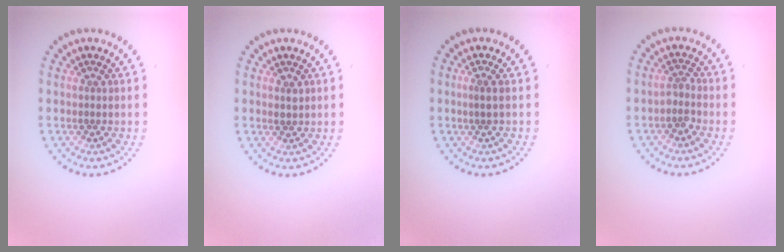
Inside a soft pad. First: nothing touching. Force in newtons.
{"total": 0.9, "press": 0.9, "slide": 0.2}
{"total": 0.6, "press": 0.4, "slide": 0.4}
{"total": 1.4, "press": 1.0, "slide": 1.0}